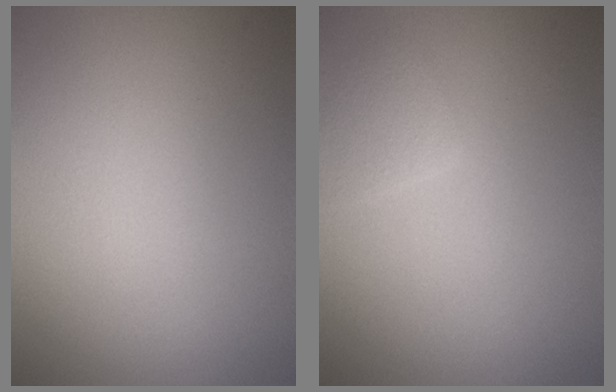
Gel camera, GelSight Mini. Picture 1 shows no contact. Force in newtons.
{"total": 1.3, "press": 1.3, "slide": 0.1}